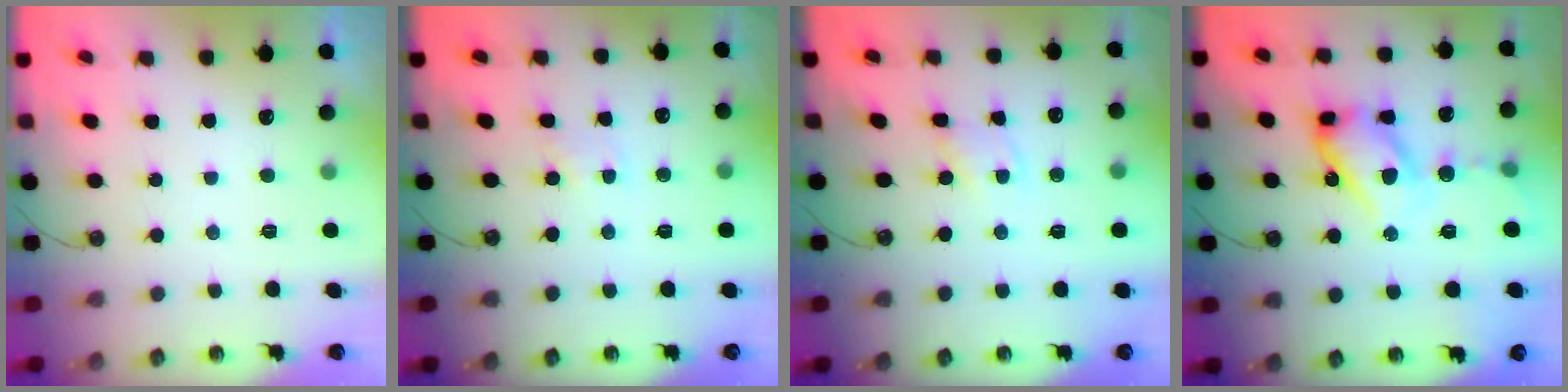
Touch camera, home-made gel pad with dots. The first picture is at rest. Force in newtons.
{"total": 2.0, "press": 2.0, "slide": 0.3}
{"total": 2.8, "press": 2.8, "slide": 0.3}
{"total": 17.3, "press": 17.2, "slide": 2.3}